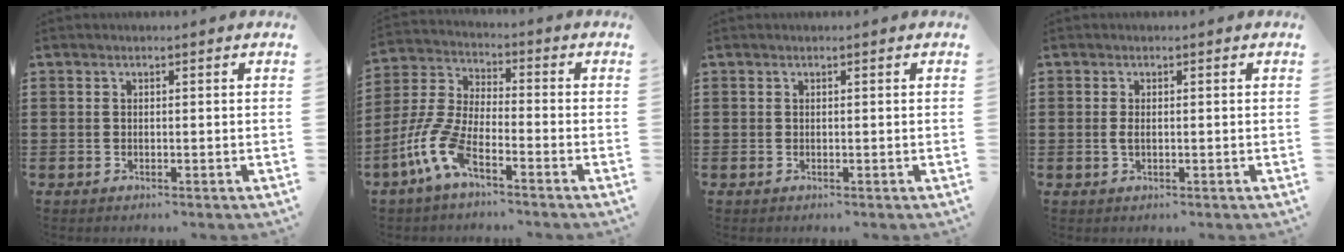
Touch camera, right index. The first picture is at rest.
{"total": 8.1, "force": [-5.2, 1.9, 5.9], "torque": [-0.162, -0.018, -0.108]}
{"total": 0.0}
{"total": 1.3, "force": [0.0, 0.3, 1.3], "torque": [-0.034, -0.005, -0.002]}